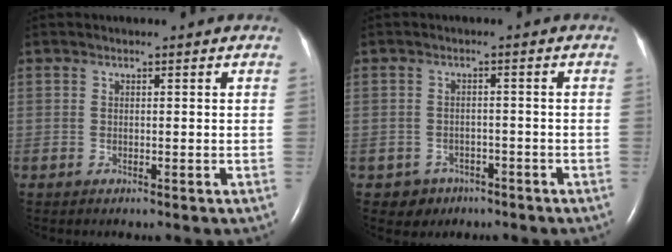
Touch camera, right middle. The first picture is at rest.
{"total": 3.2, "force": [-1.8, 2.6, -0.1], "torque": [-0.002, 0.013, -0.024]}